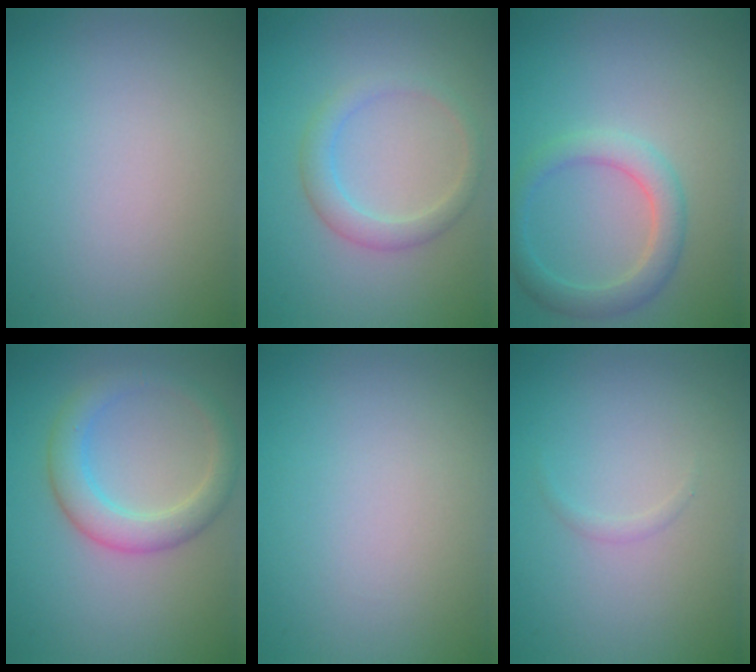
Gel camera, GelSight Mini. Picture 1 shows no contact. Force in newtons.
{"total": 2.4, "press": 2.4, "slide": 0.1}
{"total": 3.1, "press": 3.1, "slide": 0.1}
{"total": 3.7, "press": 3.7, "slide": 0.2}
{"total": 0.0}
{"total": 0.5, "press": 0.5, "slide": 0.0}